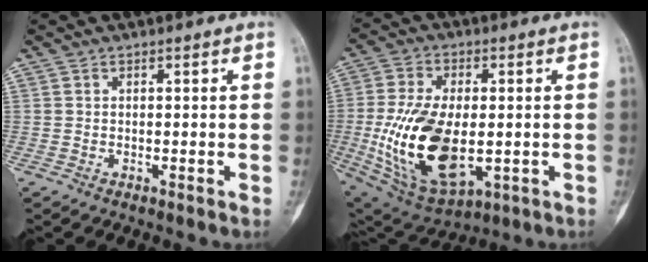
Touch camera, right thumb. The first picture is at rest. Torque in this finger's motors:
{"motor_torque": [2.62, 1.85, 1.20, -1.58, 0.40]}